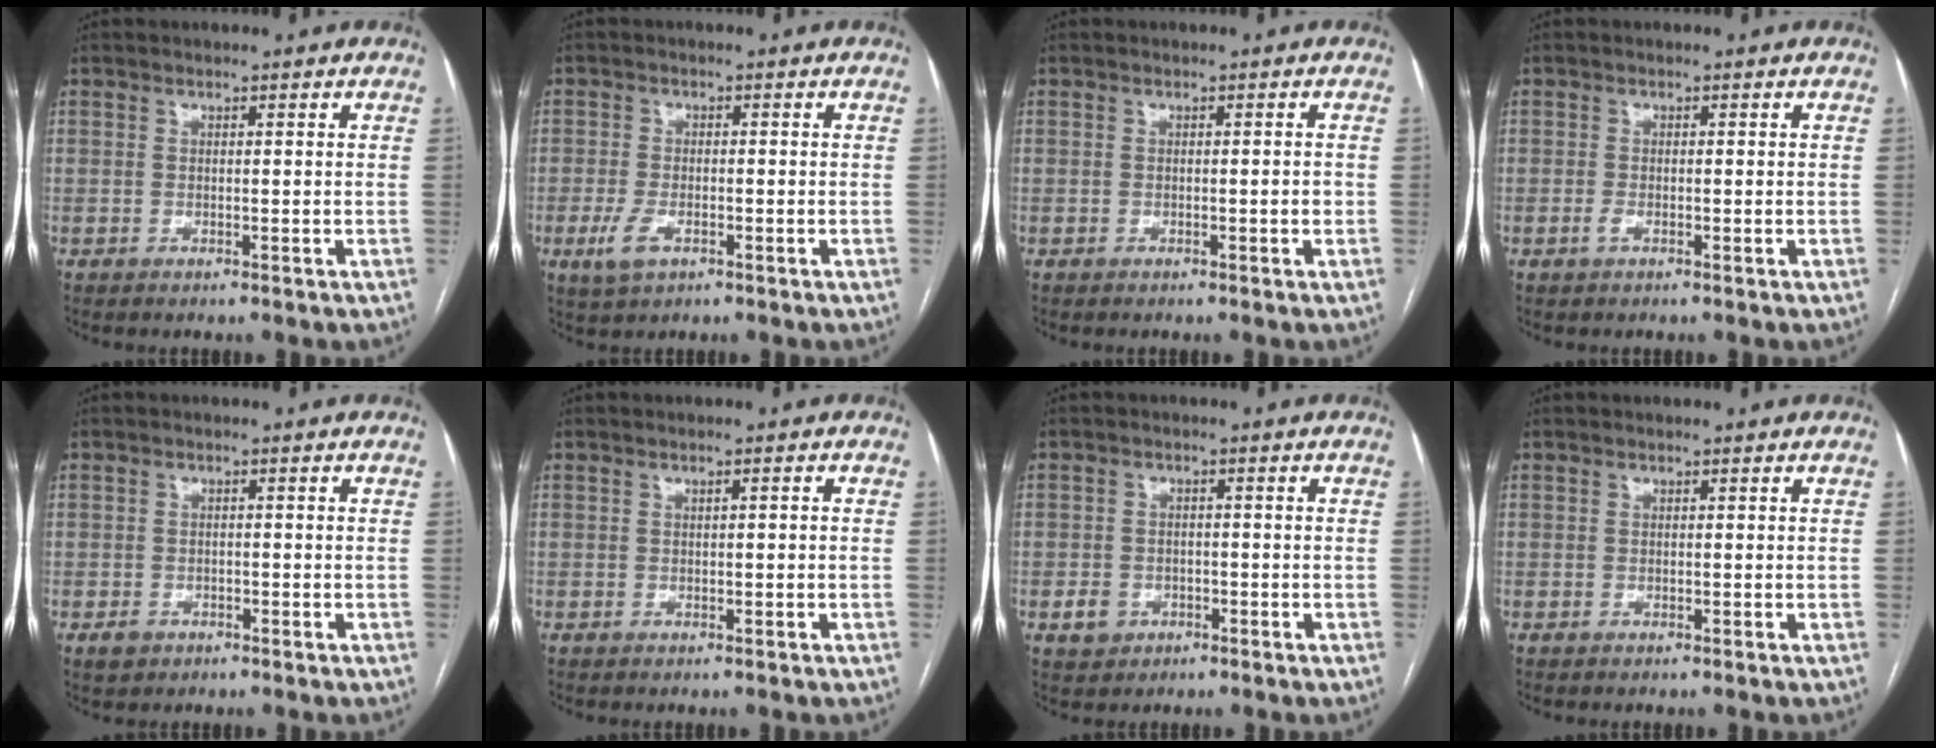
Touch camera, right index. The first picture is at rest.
{"total": 4.0, "force": [-1.7, 2.1, 3.0], "torque": [-0.071, -0.004, -0.027]}
{"total": 0.9, "force": [-0.3, 0.1, 0.9], "torque": [-0.013, 0.001, -0.002]}
{"total": 0.9, "force": [-0.5, 0.3, 0.7], "torque": [-0.017, -0.001, -0.007]}
{"total": 2.2, "force": [-1.1, 1.8, 0.5], "torque": [-0.009, 0.005, -0.012]}
{"total": 0.7, "force": [0.1, 0.1, 0.7], "torque": [-0.010, 0.001, 0.003]}
{"total": 3.3, "force": [-1.3, 2.9, 0.9], "torque": [-0.012, 0.008, -0.012]}
{"total": 0.0}